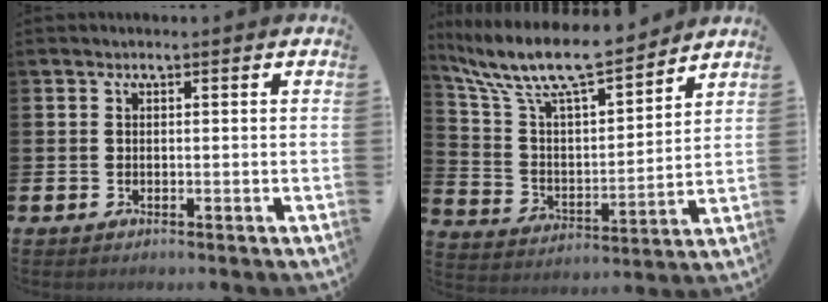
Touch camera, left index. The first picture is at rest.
{"total": 11.6, "force": [10.3, 2.5, 4.8], "torque": [-0.135, -0.065, 0.177]}